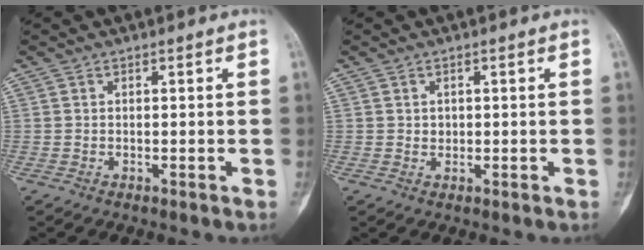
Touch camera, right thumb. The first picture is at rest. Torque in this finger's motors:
{"motor_torque": [0.20, 0.03, 0.52, -0.03, 0.01]}